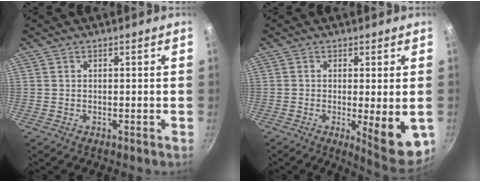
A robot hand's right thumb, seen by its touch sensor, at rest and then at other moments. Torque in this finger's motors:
{"motor_torque": [-0.22, 0.55, -0.02, 0.04, 0.06]}